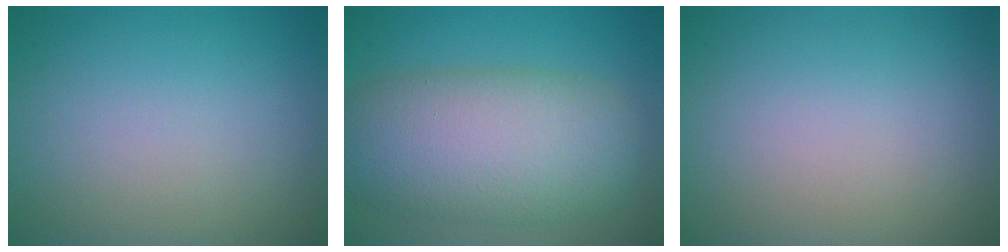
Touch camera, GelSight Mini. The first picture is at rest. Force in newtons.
{"total": 10.0, "press": 9.9, "slide": 0.4}
{"total": 0.0}